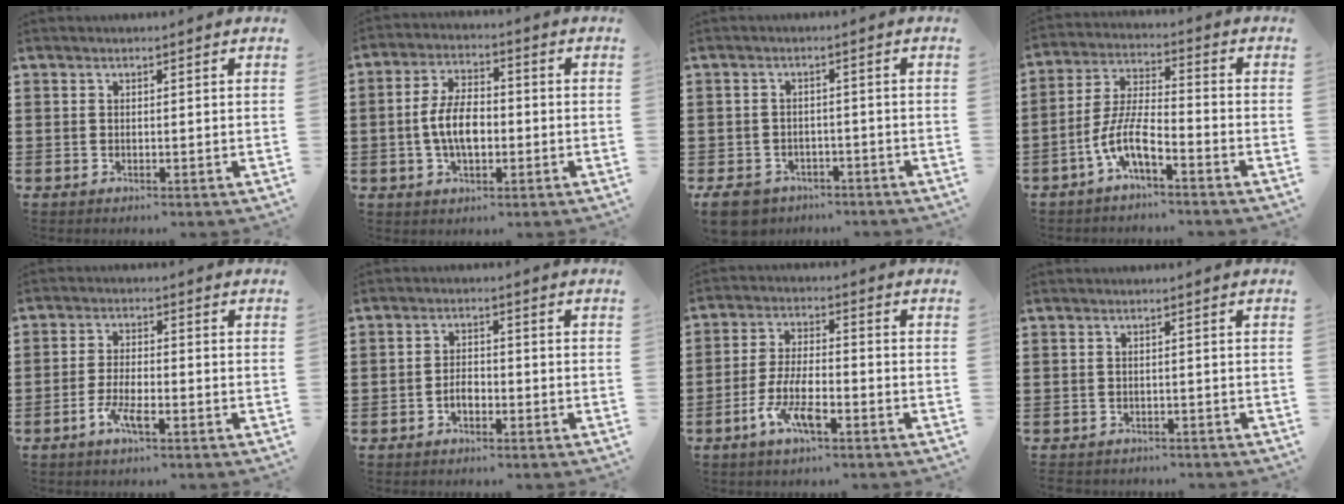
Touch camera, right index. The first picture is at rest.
{"total": 7.1, "force": [-1.0, 3.7, 6.0], "torque": [-0.129, 0.003, -0.022]}
{"total": 4.3, "force": [-3.9, 1.6, 0.9], "torque": [-0.038, 0.003, -0.085]}
{"total": 7.9, "force": [-4.7, 2.0, 6.0], "torque": [-0.148, -0.010, -0.096]}
{"total": 4.3, "force": [-2.4, 1.1, 3.4], "torque": [-0.082, -0.004, -0.052]}
{"total": 2.7, "force": [-1.2, 1.5, 1.9], "torque": [-0.045, 0.003, -0.026]}
{"total": 7.3, "force": [-3.7, 2.3, 5.8], "torque": [-0.141, -0.011, -0.074]}
{"total": 1.2, "force": [-1.1, 0.3, 0.0], "torque": [-0.006, 0.001, -0.025]}